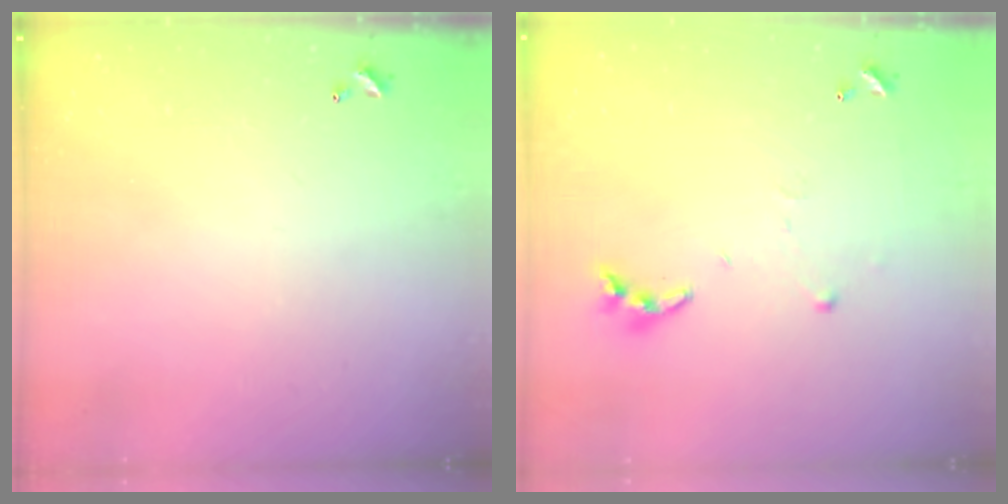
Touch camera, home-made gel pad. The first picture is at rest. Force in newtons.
{"total": 5.6, "press": 5.6, "slide": 0.1}